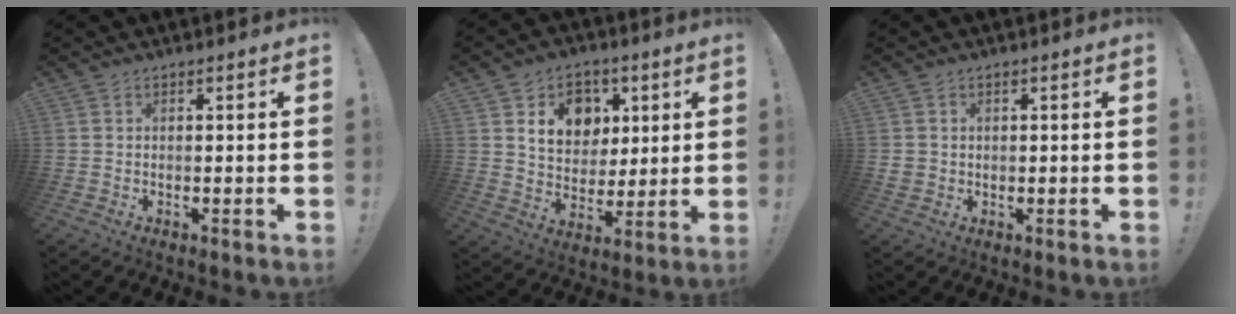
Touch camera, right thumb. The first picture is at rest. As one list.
[{"total": 13.4, "force": [5.3, 10.8, 5.7], "torque": [-0.071, -0.021, 0.104]}, {"total": 2.3, "force": [0.6, 2.2, 0.7], "torque": [-0.011, 0.001, 0.013]}]